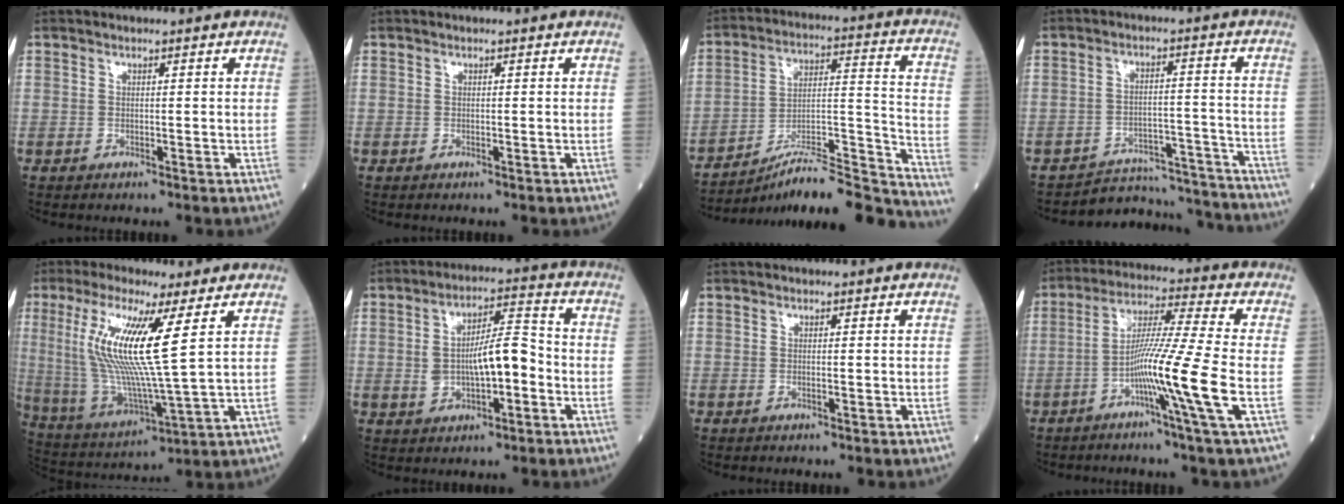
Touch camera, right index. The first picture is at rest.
{"total": 0.0}
{"total": 21.6, "force": [-20.2, 0.1, 7.8], "torque": [-0.086, 0.025, -0.306]}
{"total": 12.9, "force": [-12.8, 1.8, -0.1], "torque": [0.019, 0.037, -0.171]}
{"total": 15.3, "force": [4.3, 0.4, 14.7], "torque": [-0.317, -0.015, 0.083]}
{"total": 8.6, "force": [-0.8, 3.0, 8.1], "torque": [-0.147, 0.025, -0.007]}
{"total": 0.0}
{"total": 11.2, "force": [-3.8, -2.6, 10.2], "torque": [-0.187, -0.008, -0.077]}